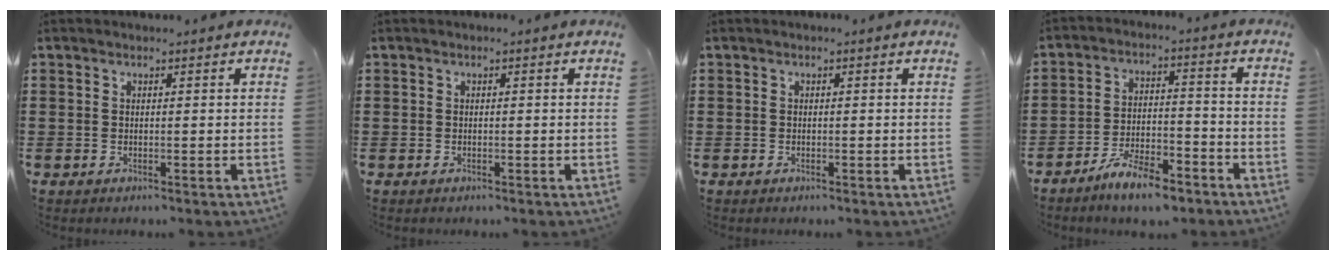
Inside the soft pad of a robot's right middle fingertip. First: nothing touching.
{"total": 0.0}
{"total": 0.0}
{"total": 7.2, "force": [-6.0, 1.4, 3.7], "torque": [-0.077, 0.002, -0.113]}